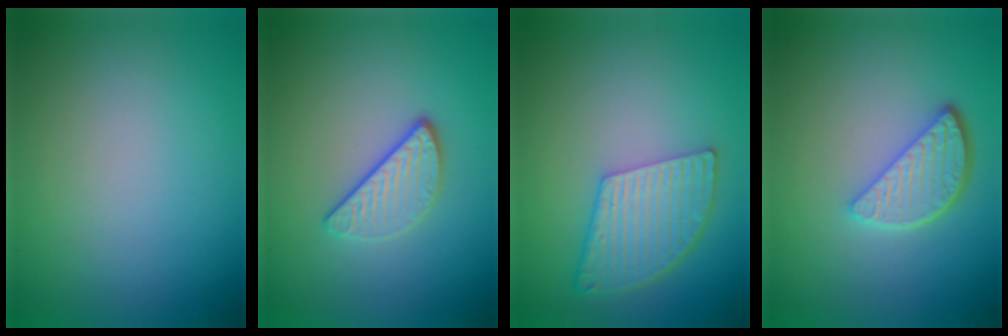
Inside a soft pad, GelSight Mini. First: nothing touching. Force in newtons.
{"total": 3.0, "press": 2.5, "slide": 1.7}
{"total": 5.8, "press": 4.3, "slide": 3.8}
{"total": 3.8, "press": 3.1, "slide": 2.2}